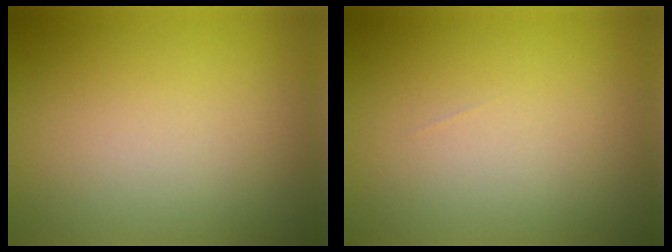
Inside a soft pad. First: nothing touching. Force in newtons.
{"total": 0.0}